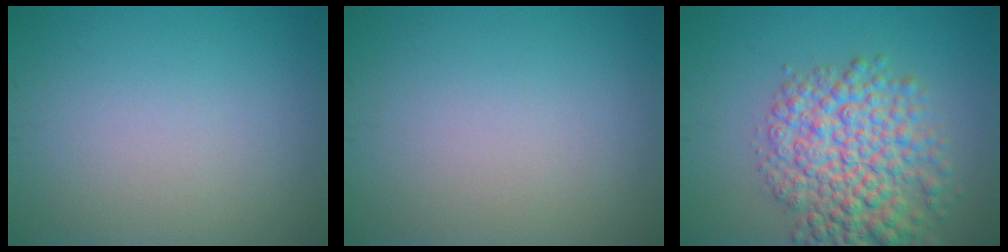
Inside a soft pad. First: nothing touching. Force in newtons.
{"total": 0.0}
{"total": 8.1, "press": 8.1, "slide": 0.2}